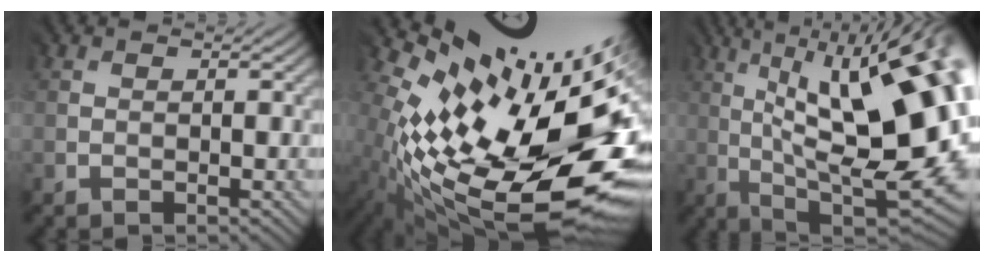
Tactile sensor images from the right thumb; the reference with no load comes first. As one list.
[{"total": 16.9, "force": [-0.2, 7.9, 15.0], "torque": [-0.243, -0.041, 0.017]}, {"total": 19.2, "force": [2.7, 6.6, 17.9], "torque": [-0.257, 0.020, 0.040]}]